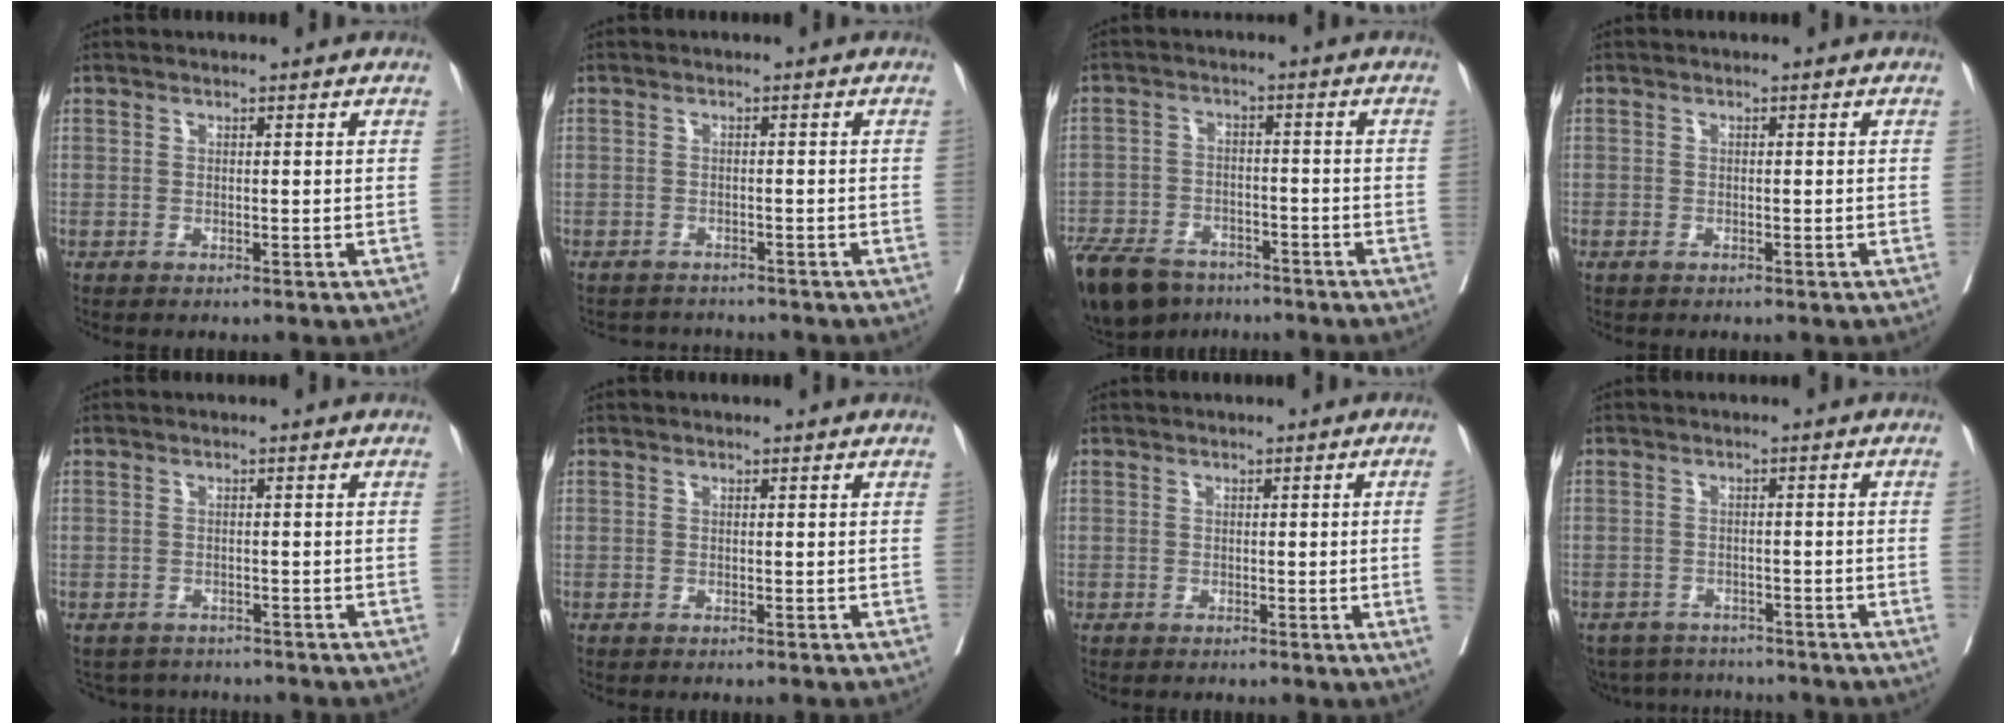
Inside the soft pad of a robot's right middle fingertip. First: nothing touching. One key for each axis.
{"total": 3.9, "fx": -3.8, "fy": 0.9, "fz": -0.2, "tx": 0.010, "ty": -0.005, "tz": -0.059}
{"total": 15.3, "fx": -11.4, "fy": 7.7, "fz": 6.8, "tx": -0.167, "ty": -0.023, "tz": -0.182}
{"total": 0.6, "fx": -0.4, "fy": 0.4, "fz": 0.4, "tx": -0.010, "ty": -0.003, "tz": -0.007}
{"total": 4.7, "fx": -4.4, "fy": 1.7, "fz": -0.2, "tx": 0.012, "ty": -0.002, "tz": -0.064}
{"total": 0.0}
{"total": 4.6, "fx": -0.4, "fy": -1.6, "fz": 4.3, "tx": -0.060, "ty": -0.011, "tz": -0.001}
{"total": 4.2, "fx": -4.2, "fy": 0.0, "fz": 0.1, "tx": 0.003, "ty": 0.018, "tz": -0.065}